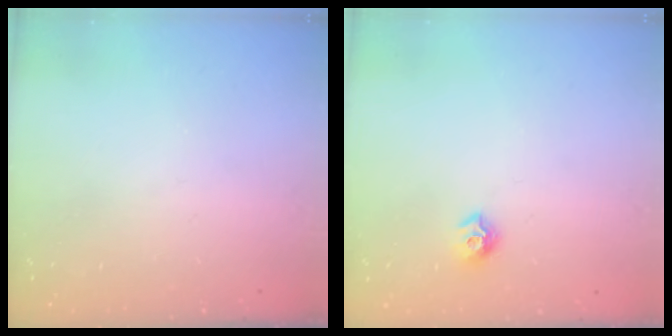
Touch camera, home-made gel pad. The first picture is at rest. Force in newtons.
{"total": 7.9, "press": 7.8, "slide": 0.7}